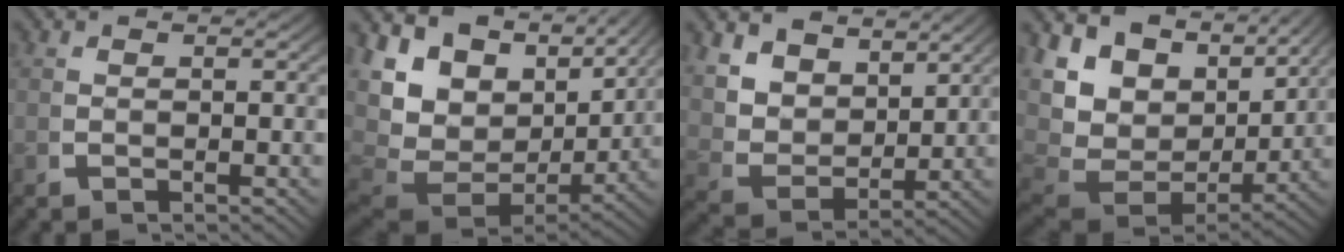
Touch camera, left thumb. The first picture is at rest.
{"total": 13.3, "force": [2.8, 9.0, 9.4], "torque": [-0.215, -0.030, 0.055]}
{"total": 7.1, "force": [2.4, 5.0, 4.4], "torque": [-0.103, -0.025, 0.052]}
{"total": 11.9, "force": [3.0, 7.8, 8.5], "torque": [-0.194, -0.024, 0.056]}